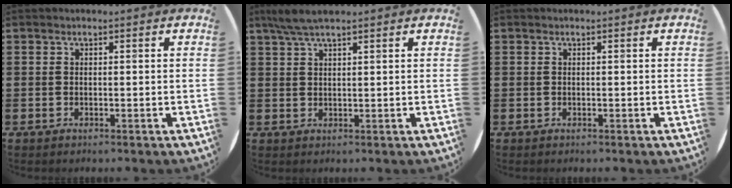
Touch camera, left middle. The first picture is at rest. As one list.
[{"total": 3.3, "force": [2.5, 0.4, 2.2], "torque": [-0.046, 0.006, 0.044]}, {"total": 0.0}]